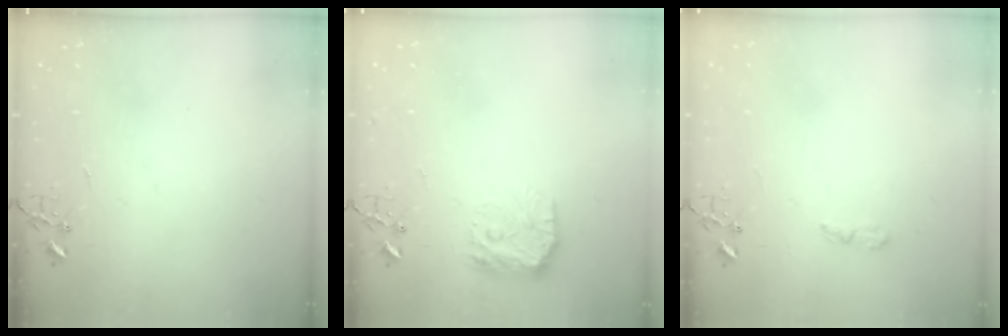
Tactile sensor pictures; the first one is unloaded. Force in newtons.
{"total": 12.4, "press": 12.4, "slide": 1.0}
{"total": 4.4, "press": 4.3, "slide": 0.5}